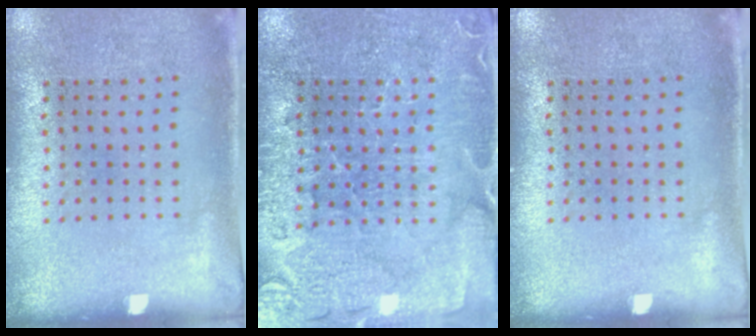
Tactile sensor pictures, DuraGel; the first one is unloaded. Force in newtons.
{"total": 3.6, "press": 3.5, "slide": 1.1}
{"total": 0.0}